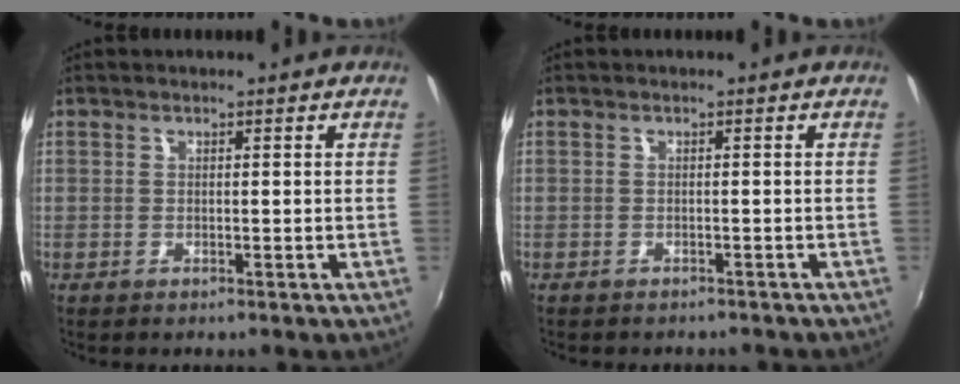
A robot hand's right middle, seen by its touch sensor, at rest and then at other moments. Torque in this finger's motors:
{"motor_torque": [0.99, -1.15, 0.19, 0.04]}